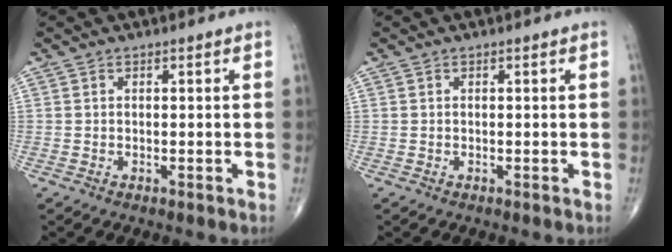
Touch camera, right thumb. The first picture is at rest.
{"total": 0.0}